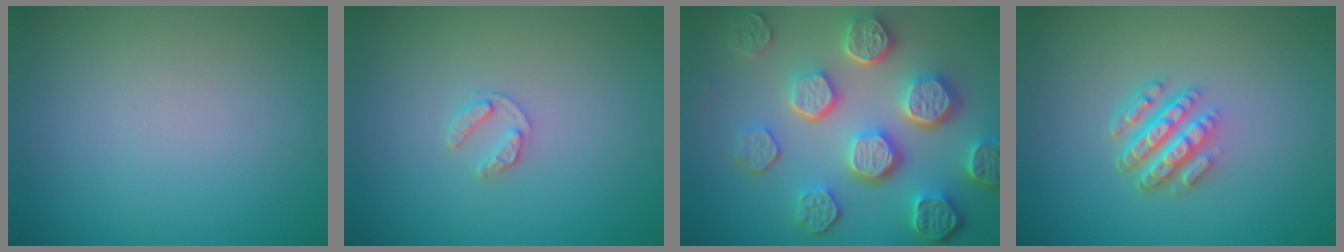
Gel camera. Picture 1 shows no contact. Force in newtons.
{"total": 1.3, "press": 1.3, "slide": 0.2}
{"total": 8.4, "press": 6.2, "slide": 5.7}
{"total": 4.7, "press": 3.3, "slide": 3.3}